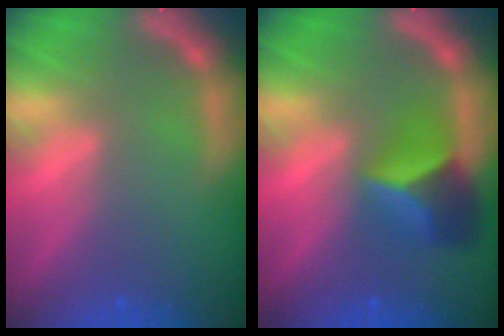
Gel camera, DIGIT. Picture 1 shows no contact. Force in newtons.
{"total": 4.9}